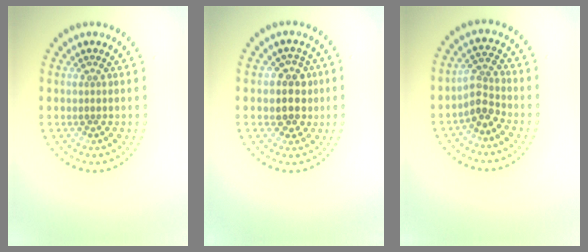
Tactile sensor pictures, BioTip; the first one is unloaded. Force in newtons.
{"total": 3.3, "press": 3.0, "slide": 1.4}
{"total": 2.5, "press": 2.0, "slide": 1.6}